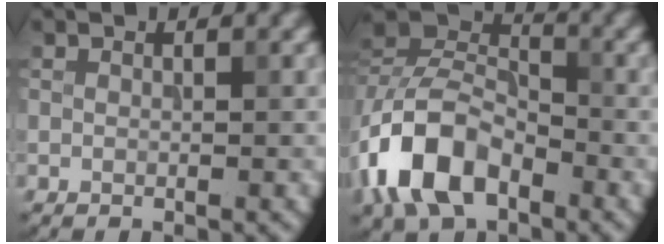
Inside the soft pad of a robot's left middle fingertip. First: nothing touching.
{"total": 8.9, "force": [-4.2, 5.5, 5.7], "torque": [-0.110, 0.010, -0.095]}